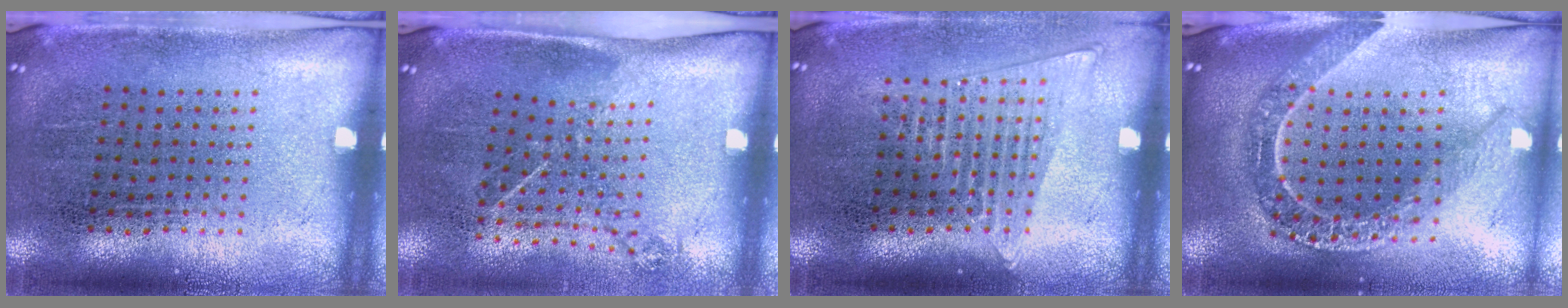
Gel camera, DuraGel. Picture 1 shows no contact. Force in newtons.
{"total": 1.2, "press": 0.8, "slide": 0.8}
{"total": 1.4, "press": 1.3, "slide": 0.6}
{"total": 2.3, "press": 2.0, "slide": 1.2}